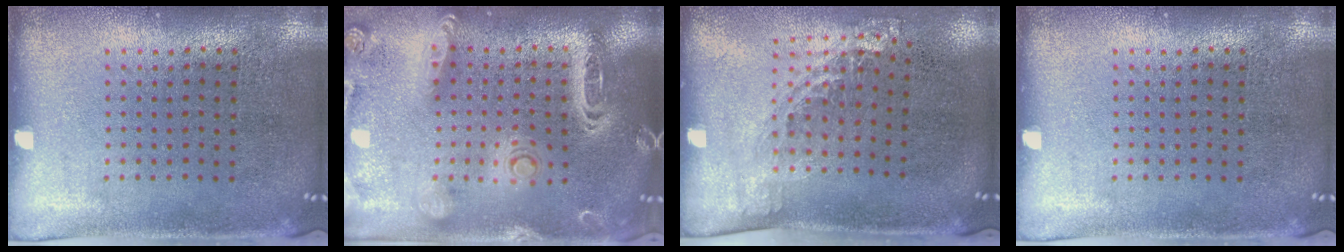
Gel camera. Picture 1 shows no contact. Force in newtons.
{"total": 2.5, "press": 2.2, "slide": 1.1}
{"total": 1.3, "press": 1.0, "slide": 0.9}
{"total": 0.0}